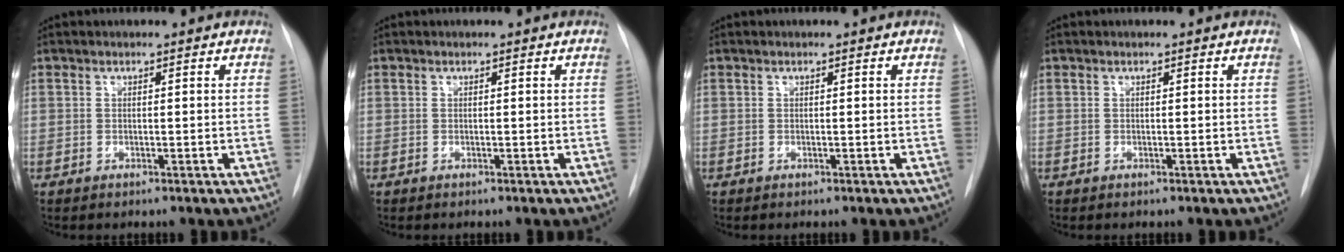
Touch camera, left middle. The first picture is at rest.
{"total": 0.0}
{"total": 0.0}
{"total": 0.0}